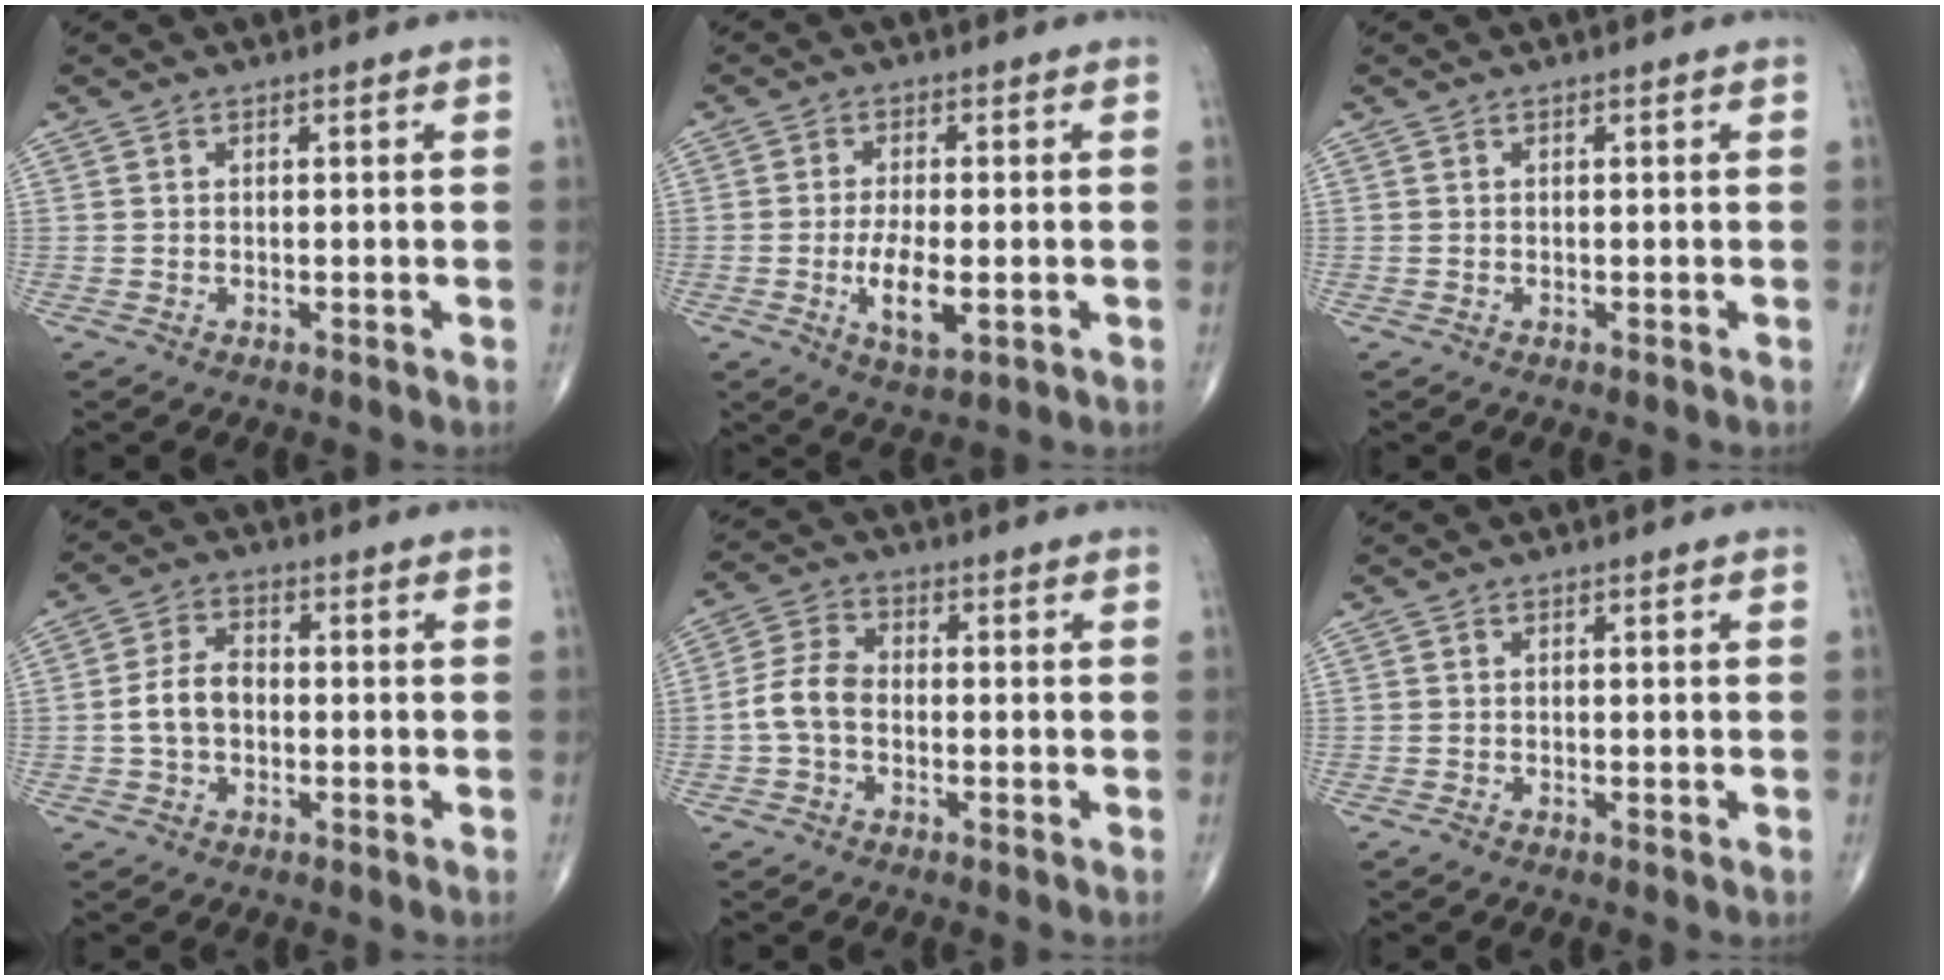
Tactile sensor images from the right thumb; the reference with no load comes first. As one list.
[{"total": 7.1, "force": [-1.6, 2.8, 6.3], "torque": [-0.116, -0.009, -0.024]}, {"total": 0.0}, {"total": 5.9, "force": [-0.8, 3.9, 4.3], "torque": [-0.078, 0.021, -0.022]}, {"total": 6.1, "force": [-1.3, 4.1, 4.4], "torque": [-0.086, 0.021, -0.036]}, {"total": 1.0, "force": [-0.5, 0.4, 0.7], "torque": [-0.014, -0.002, -0.010]}]